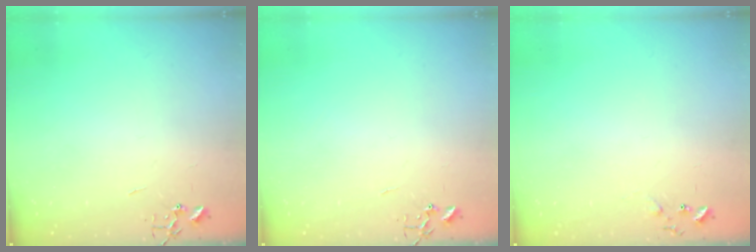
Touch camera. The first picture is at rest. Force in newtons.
{"total": 0.0}
{"total": 5.1, "press": 5.0, "slide": 0.8}